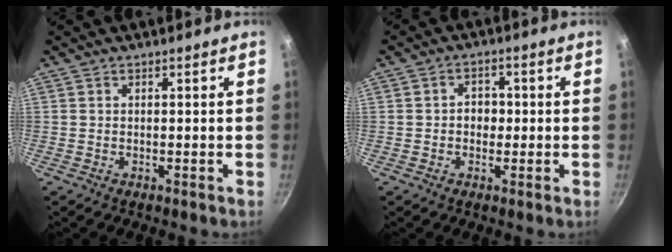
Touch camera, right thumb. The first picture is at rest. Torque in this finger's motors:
{"motor_torque": [-0.06, 0.02, 0.04, 0.02, -0.02]}